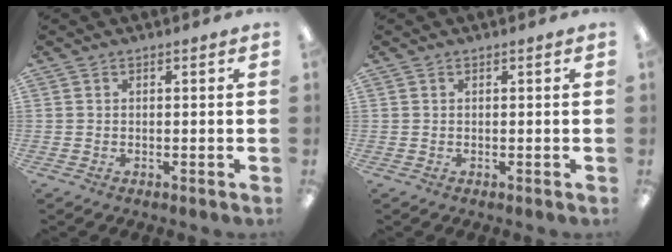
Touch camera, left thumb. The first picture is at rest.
{"total": 0.0}